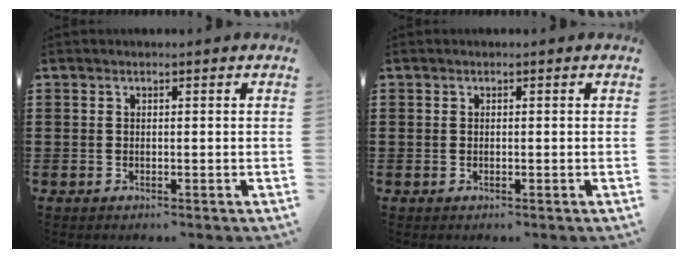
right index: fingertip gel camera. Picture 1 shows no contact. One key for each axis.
{"total": 0.0}